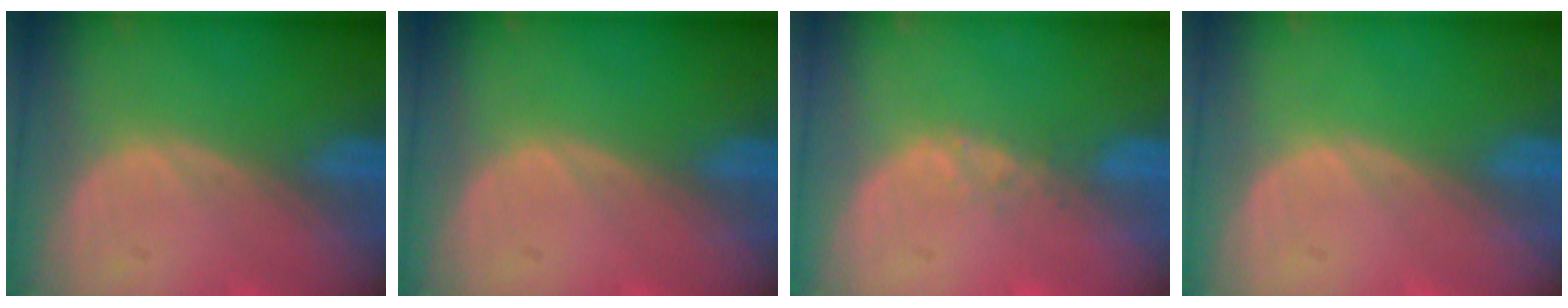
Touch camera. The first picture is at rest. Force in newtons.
{"total": 0.0}
{"total": 1.0, "press": 1.0, "slide": 0.2}
{"total": 0.0}